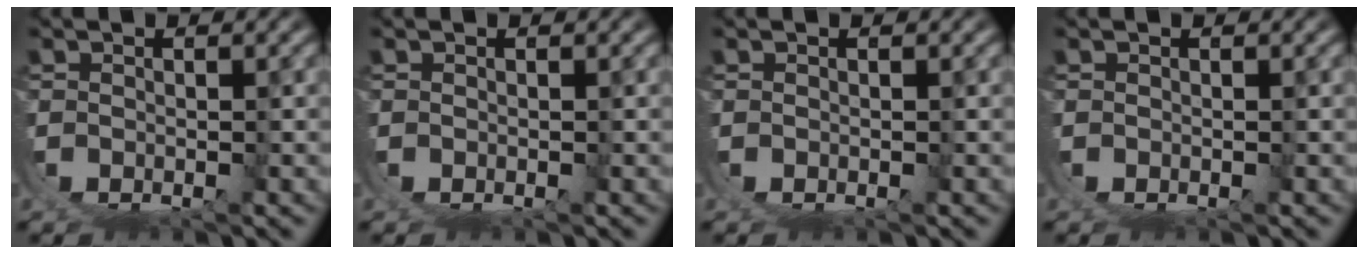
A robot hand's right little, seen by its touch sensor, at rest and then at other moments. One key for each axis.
{"total": 0.0}
{"total": 0.0}
{"total": 0.0}